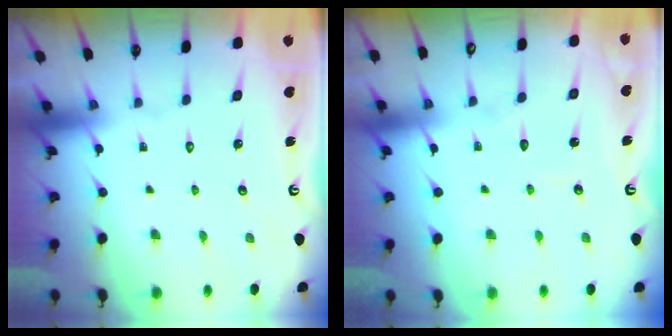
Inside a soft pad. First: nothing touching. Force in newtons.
{"total": 4.5, "press": 4.5, "slide": 0.4}